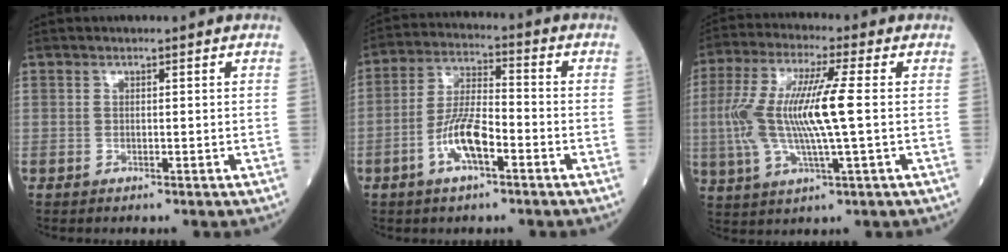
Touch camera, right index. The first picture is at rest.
{"total": 8.4, "force": [-3.5, 2.3, 7.2], "torque": [-0.148, 0.007, -0.069]}
{"total": 13.1, "force": [0.1, 1.4, 13.0], "torque": [-0.278, 0.008, -0.001]}